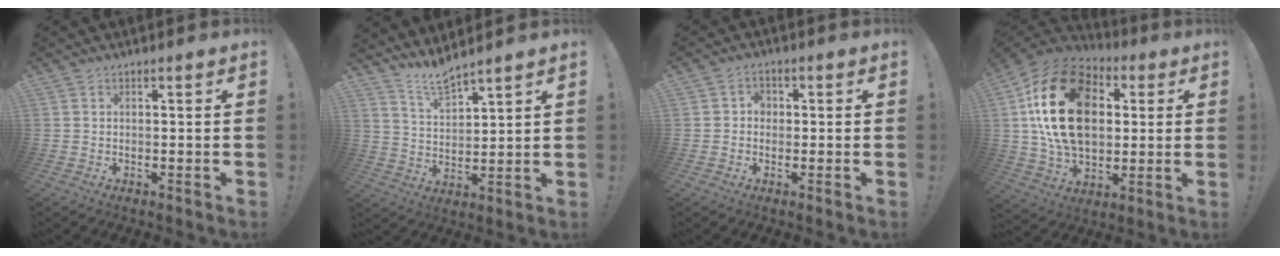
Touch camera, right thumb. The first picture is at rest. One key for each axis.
{"total": 7.6, "fx": 6.9, "fy": 0.9, "fz": 3.0, "tx": -0.070, "ty": -0.040, "tz": 0.128}
{"total": 3.0, "fx": -0.6, "fy": 2.5, "fz": 1.5, "tx": -0.027, "ty": 0.009, "tz": -0.011}
{"total": 26.0, "fx": 5.1, "fy": 17.5, "fz": 18.5, "tx": -0.333, "ty": -0.002, "tz": 0.094}